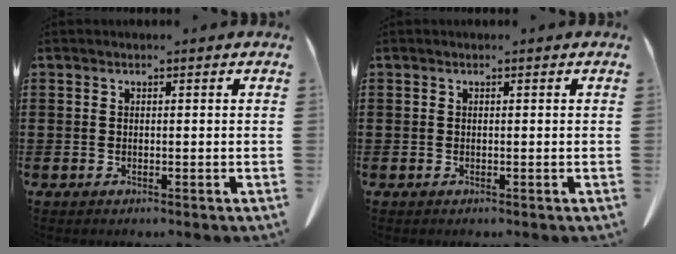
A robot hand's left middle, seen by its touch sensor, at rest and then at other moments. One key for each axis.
{"total": 0.0}